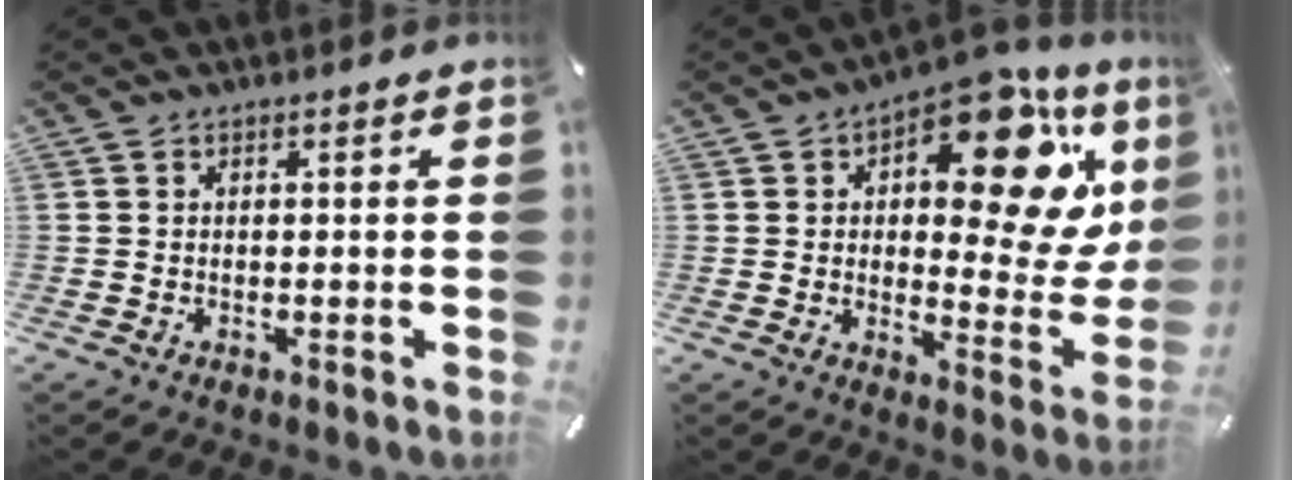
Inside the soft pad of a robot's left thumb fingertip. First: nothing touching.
{"total": 19.4, "force": [9.7, 9.0, 14.2], "torque": [-0.172, -0.081, 0.154]}